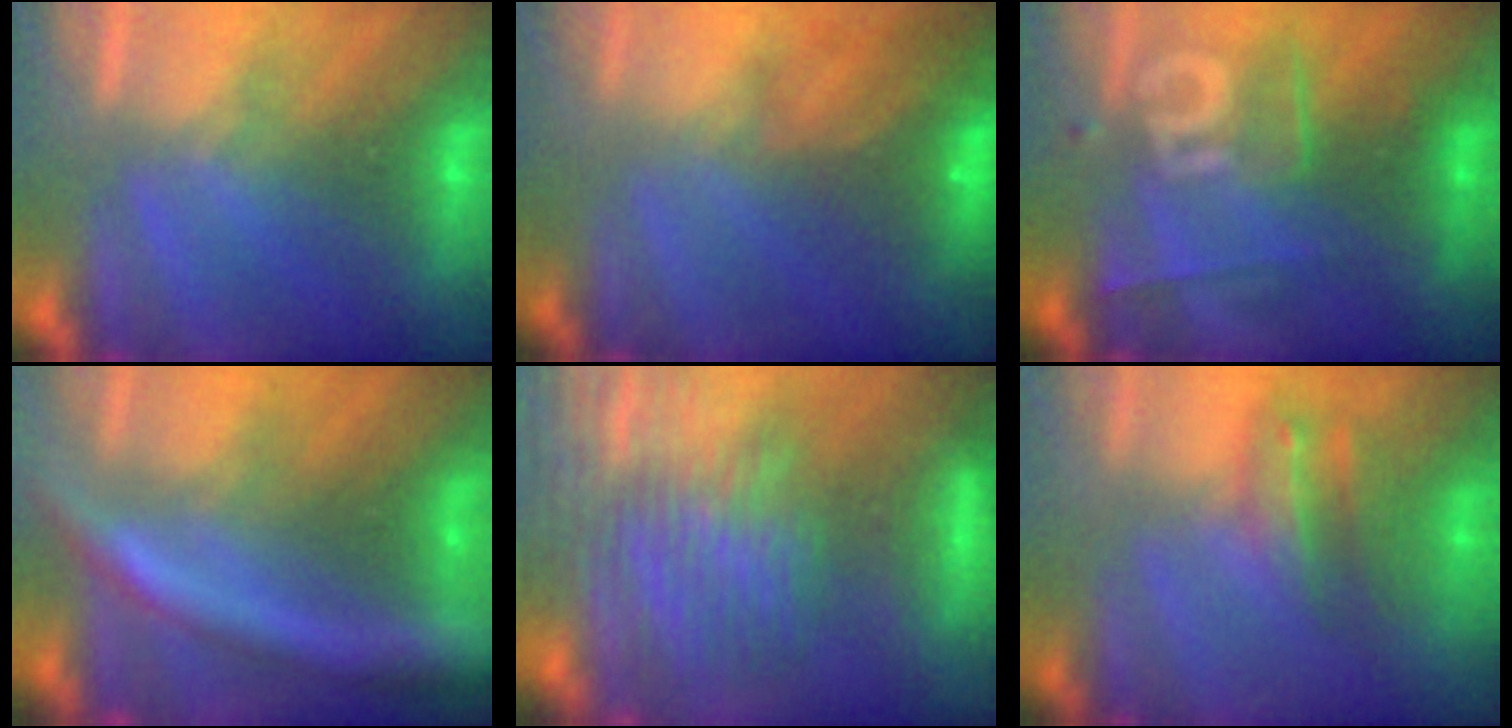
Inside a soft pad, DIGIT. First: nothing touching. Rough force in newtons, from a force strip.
{"total": 9.6}
{"total": 2.5}
{"total": 6.6}
{"total": 7.4}
{"total": 2.6}